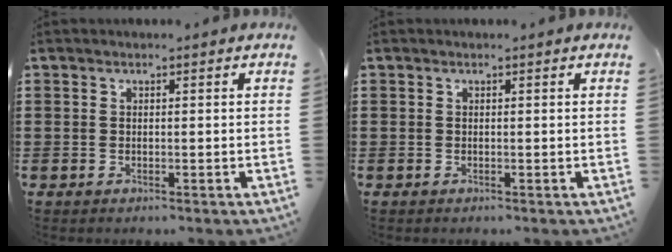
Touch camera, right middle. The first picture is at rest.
{"total": 0.0}